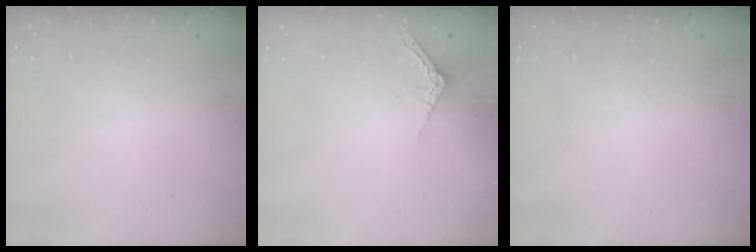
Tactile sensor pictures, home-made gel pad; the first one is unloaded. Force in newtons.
{"total": 2.5, "press": 2.5, "slide": 0.2}
{"total": 0.0}